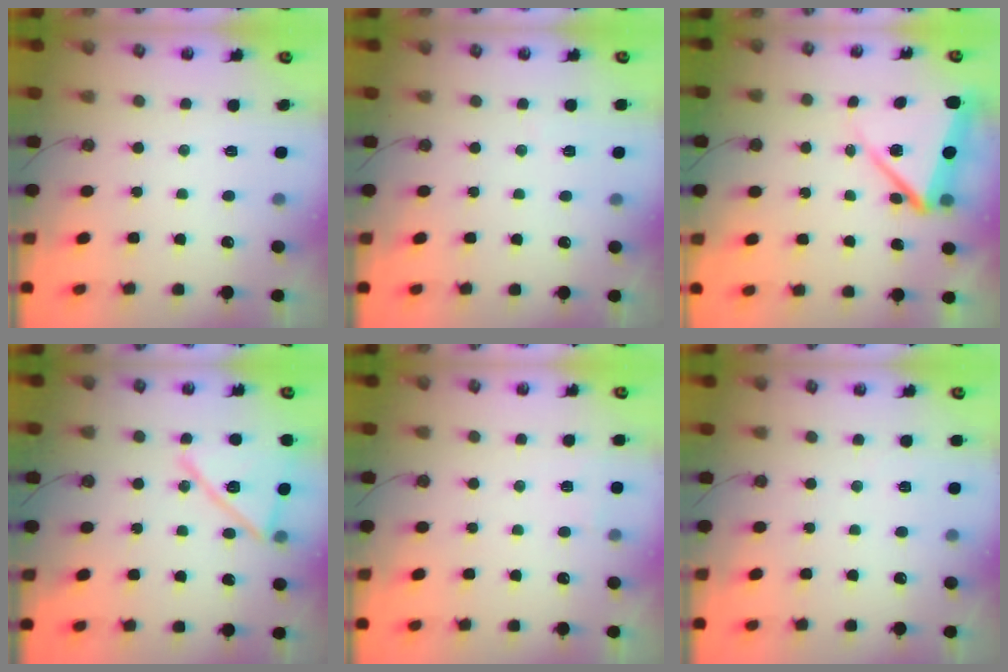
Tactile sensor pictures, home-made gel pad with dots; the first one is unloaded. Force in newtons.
{"total": 1.8, "press": 1.7, "slide": 0.6}
{"total": 10.3, "press": 10.1, "slide": 1.9}
{"total": 17.0, "press": 16.9, "slide": 1.9}
{"total": 2.7, "press": 2.3, "slide": 1.5}
{"total": 1.5, "press": 1.4, "slide": 0.4}